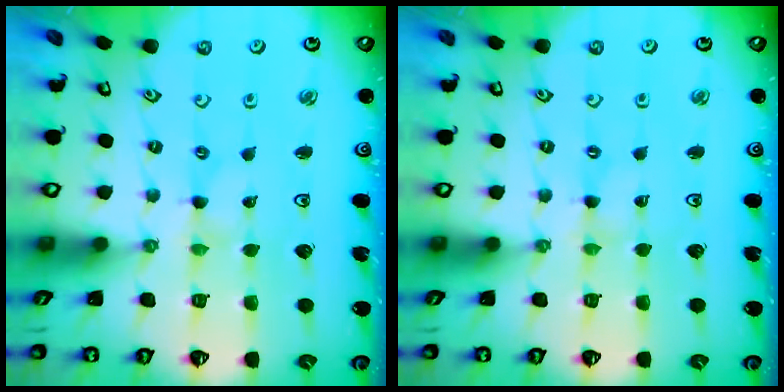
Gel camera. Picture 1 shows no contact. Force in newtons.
{"total": 0.0}